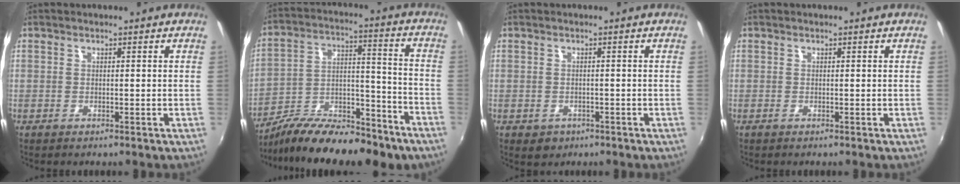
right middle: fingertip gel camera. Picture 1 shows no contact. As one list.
[{"total": 20.7, "force": [-15.4, 6.8, 11.9], "torque": [-0.207, -0.009, -0.243]}, {"total": 2.7, "force": [-1.1, 2.3, 1.0], "torque": [-0.023, -0.005, -0.011]}, {"total": 0.0}]